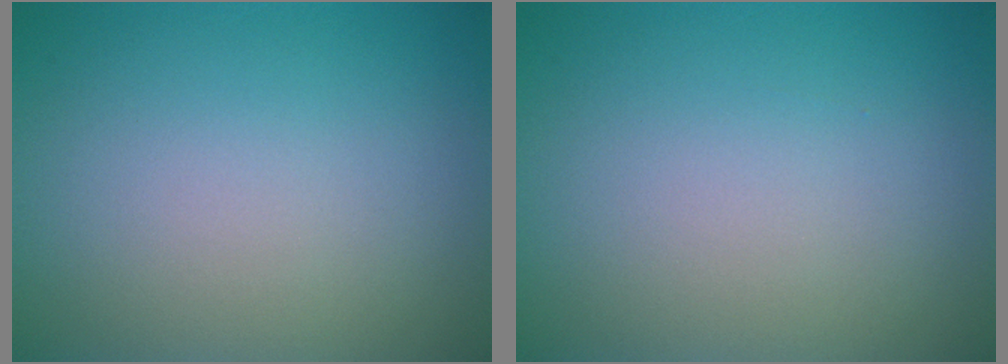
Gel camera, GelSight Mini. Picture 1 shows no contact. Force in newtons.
{"total": 0.0}